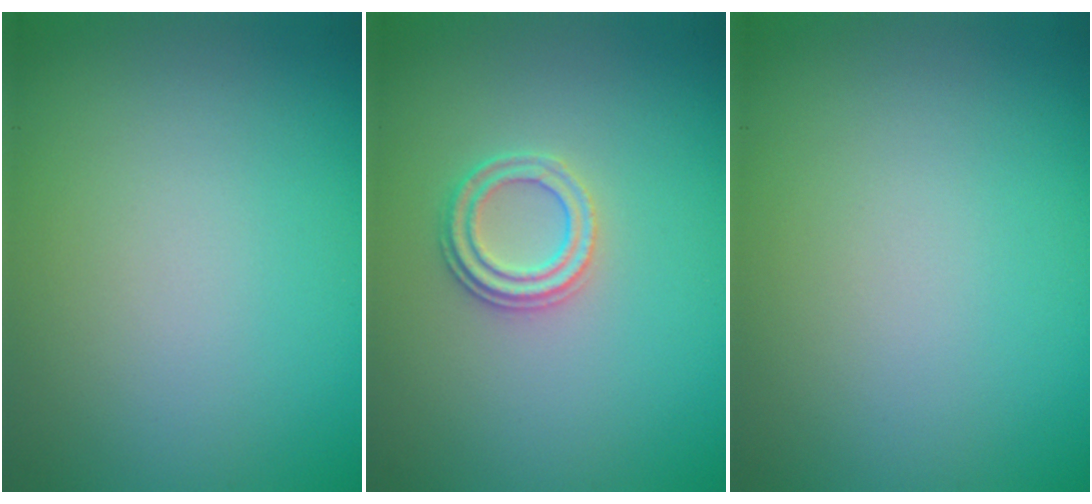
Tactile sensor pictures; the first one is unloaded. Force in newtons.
{"total": 2.3, "press": 2.2, "slide": 0.8}
{"total": 0.0}